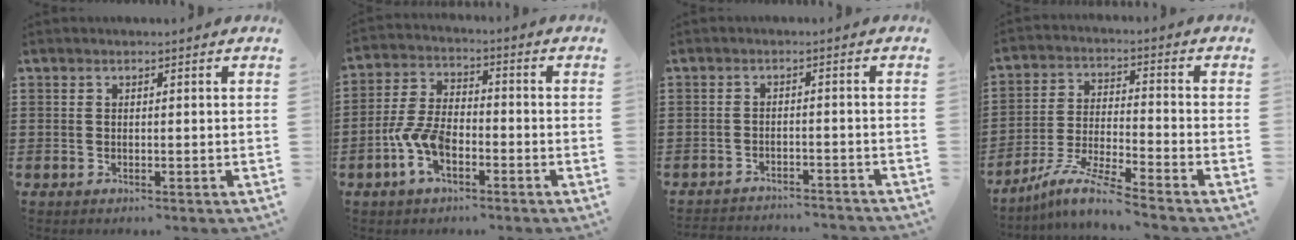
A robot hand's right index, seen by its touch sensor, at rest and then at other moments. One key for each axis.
{"total": 7.5, "fx": -3.3, "fy": 3.7, "fz": 5.6, "tx": -0.151, "ty": -0.006, "tz": -0.070}
{"total": 2.5, "fx": -2.5, "fy": 0.1, "fz": -0.1, "tx": -0.006, "ty": 0.000, "tz": -0.054}
{"total": 7.7, "fx": -6.6, "fy": -0.1, "fz": 3.9, "tx": -0.095, "ty": -0.010, "tz": -0.135}